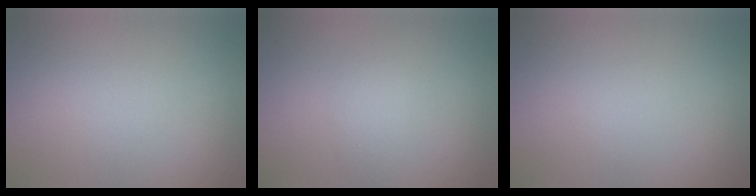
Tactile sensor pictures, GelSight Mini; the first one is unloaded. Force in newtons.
{"total": 1.5, "press": 1.5, "slide": 0.0}
{"total": 0.0}